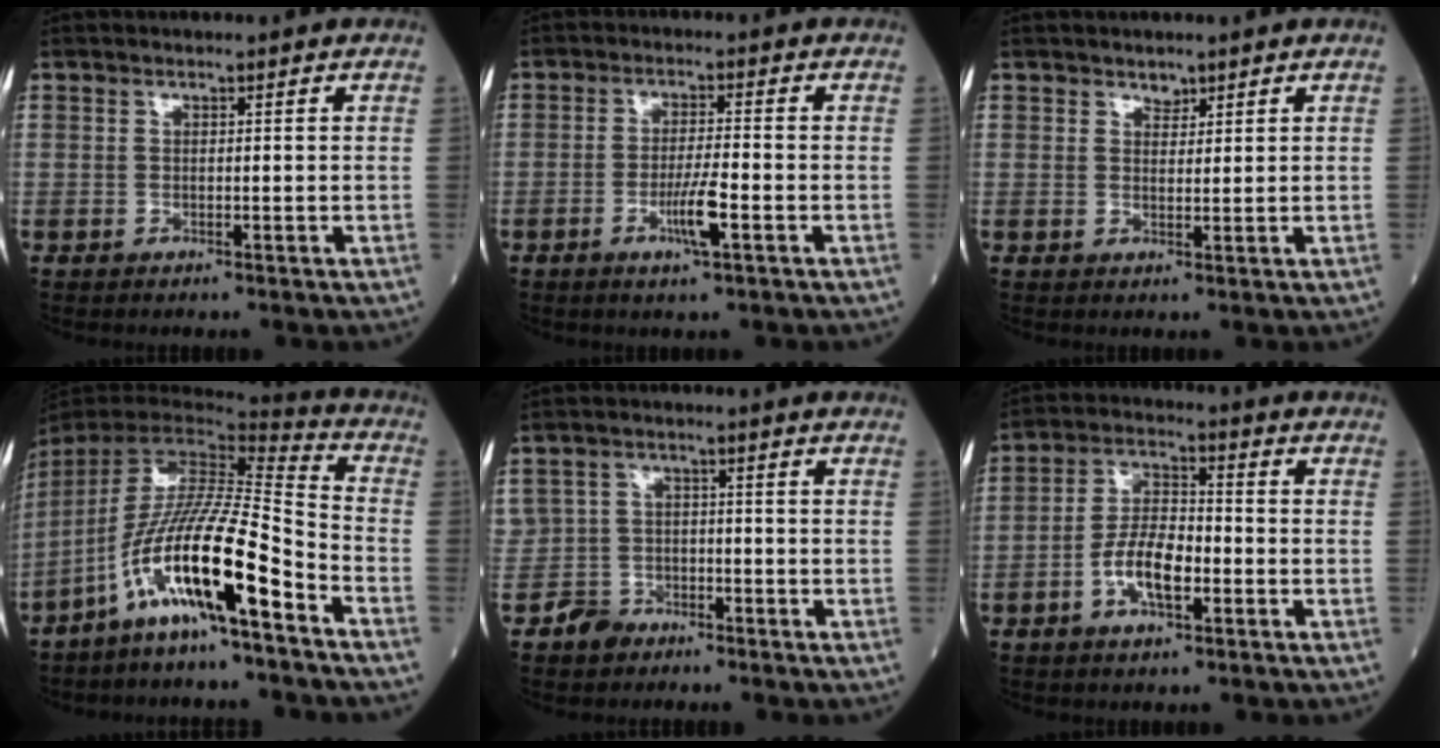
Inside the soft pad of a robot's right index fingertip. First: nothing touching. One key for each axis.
{"total": 5.0, "fx": -2.1, "fy": 0.1, "fz": 4.5, "tx": -0.085, "ty": -0.006, "tz": -0.040}
{"total": 1.5, "fx": 1.2, "fy": 0.8, "fz": 0.4, "tx": -0.004, "ty": -0.004, "tz": 0.018}
{"total": 17.5, "fx": -9.7, "fy": 0.9, "fz": 14.6, "tx": -0.301, "ty": -0.017, "tz": -0.188}
{"total": 4.0, "fx": -2.7, "fy": 2.9, "fz": 0.1, "tx": 0.003, "ty": 0.012, "tz": -0.051}
{"total": 7.8, "fx": -2.8, "fy": 2.9, "fz": 6.6, "tx": -0.134, "ty": 0.009, "tz": -0.056}